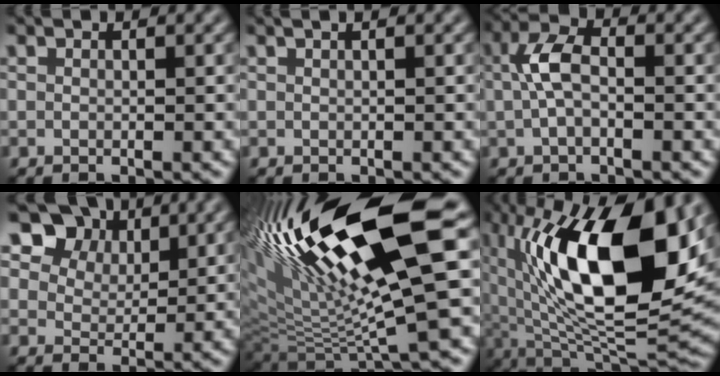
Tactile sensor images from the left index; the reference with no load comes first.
{"total": 1.3, "force": [0.8, 0.5, 1.0], "torque": [-0.006, -0.006, 0.003]}
{"total": 3.4, "force": [0.0, 1.8, 3.0], "torque": [-0.066, 0.009, -0.007]}
{"total": 7.0, "force": [4.4, 4.6, 2.9], "torque": [-0.067, -0.008, 0.083]}
{"total": 16.8, "force": [6.3, 4.2, 14.9], "torque": [-0.276, 0.008, 0.115]}
{"total": 16.6, "force": [4.3, 7.4, 14.2], "torque": [-0.230, 0.002, 0.066]}